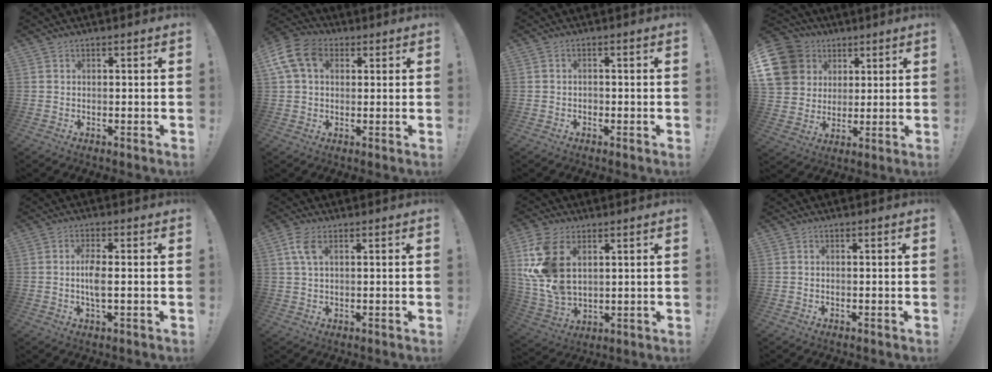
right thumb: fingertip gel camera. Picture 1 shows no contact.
{"total": 11.9, "force": [3.9, 8.3, 7.6], "torque": [-0.152, -0.004, 0.077]}
{"total": 1.0, "force": [-0.7, 0.6, 0.4], "torque": [-0.005, 0.004, -0.013]}
{"total": 16.1, "force": [5.9, 13.4, 6.6], "torque": [-0.111, -0.019, 0.127]}
{"total": 4.9, "force": [-0.1, 1.1, 4.7], "torque": [-0.102, -0.008, -0.006]}
{"total": 5.1, "force": [1.8, 2.3, 4.1], "torque": [-0.083, -0.001, 0.032]}
{"total": 15.6, "force": [5.2, 9.8, 10.9], "torque": [-0.221, -0.027, 0.097]}
{"total": 0.0}